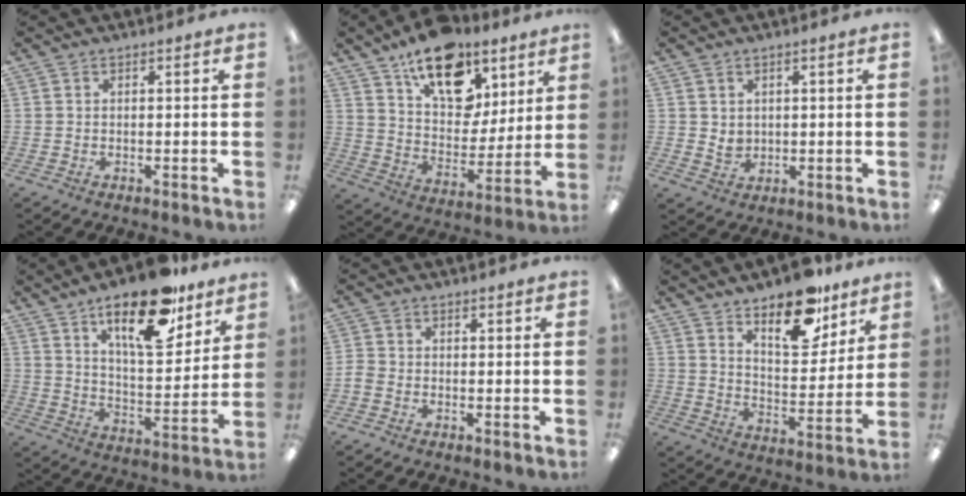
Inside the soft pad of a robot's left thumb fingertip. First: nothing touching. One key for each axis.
{"total": 19.4, "fx": 12.0, "fy": 11.4, "fz": 10.2, "tx": -0.155, "ty": -0.061, "tz": 0.212}
{"total": 2.4, "fx": 1.2, "fy": 2.0, "fz": 0.8, "tx": -0.010, "ty": -0.005, "tz": 0.022}
{"total": 20.1, "fx": 13.6, "fy": 7.7, "fz": 12.8, "tx": -0.196, "ty": -0.066, "tz": 0.221}
{"total": 1.4, "fx": -0.7, "fy": 1.1, "fz": 0.6, "tx": -0.010, "ty": 0.002, "tz": -0.012}
{"total": 16.4, "fx": 11.8, "fy": 7.3, "fz": 8.7, "tx": -0.116, "ty": -0.069, "tz": 0.201}